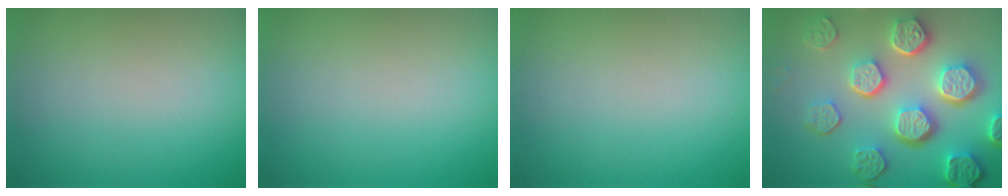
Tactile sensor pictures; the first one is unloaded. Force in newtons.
{"total": 0.0}
{"total": 0.0}
{"total": 8.4, "press": 6.1, "slide": 5.8}